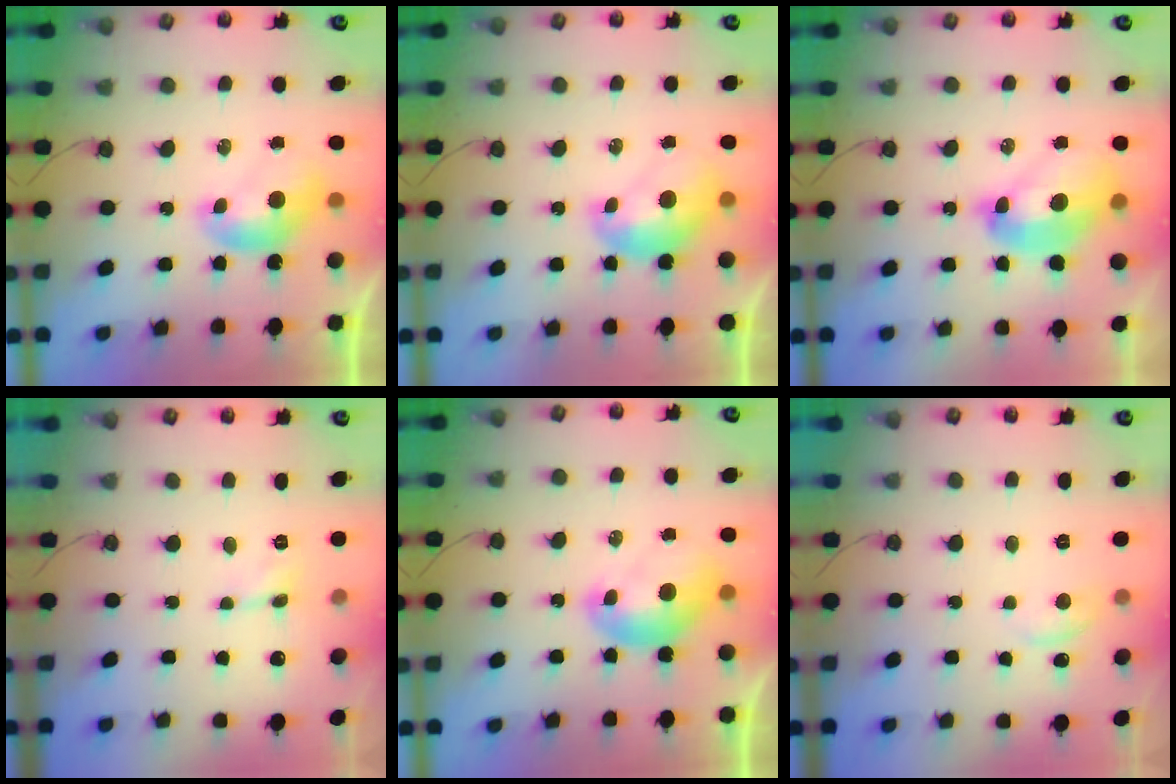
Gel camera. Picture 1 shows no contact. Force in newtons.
{"total": 2.1, "press": 2.0, "slide": 0.3}
{"total": 6.4, "press": 6.3, "slide": 1.2}
{"total": 0.0}
{"total": 2.1, "press": 2.0, "slide": 0.6}
{"total": 0.6, "press": 0.0, "slide": 0.6}